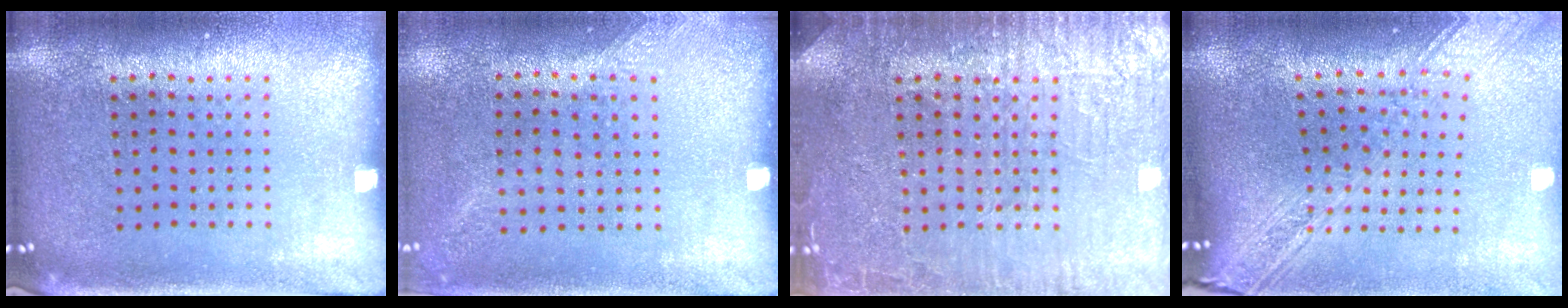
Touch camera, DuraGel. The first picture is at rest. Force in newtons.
{"total": 1.3, "press": 1.0, "slide": 0.9}
{"total": 5.9, "press": 5.8, "slide": 1.0}
{"total": 2.8, "press": 2.2, "slide": 1.7}